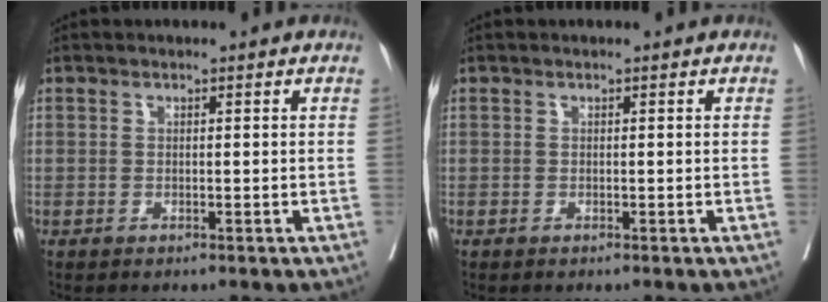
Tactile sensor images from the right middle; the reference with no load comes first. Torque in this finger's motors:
{"motor_torque": [0.20, -0.22, 0.05, 0.01]}